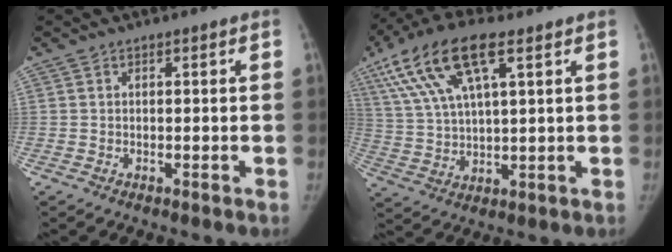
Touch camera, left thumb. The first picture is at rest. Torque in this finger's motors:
{"motor_torque": [1.55, 2.24, 1.37, -1.40, 0.51]}